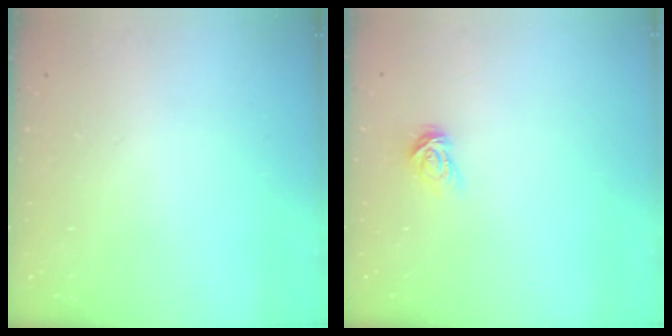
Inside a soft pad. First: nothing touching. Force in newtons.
{"total": 3.8, "press": 3.8, "slide": 0.4}